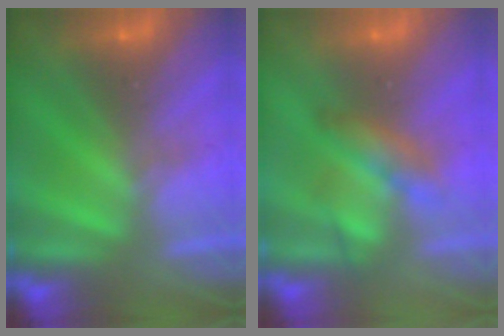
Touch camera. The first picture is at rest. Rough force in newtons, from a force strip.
{"total": 2.2}